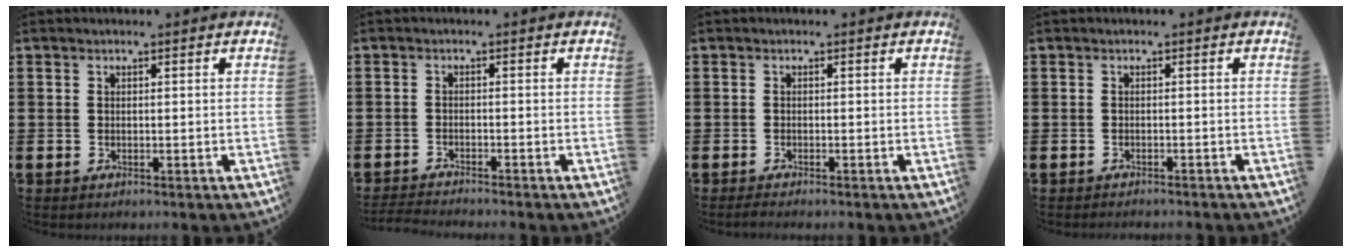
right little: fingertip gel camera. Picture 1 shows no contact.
{"total": 1.6, "force": [-1.5, -0.2, 0.2], "torque": [-0.003, 0.001, -0.031]}
{"total": 0.7, "force": [-0.5, 0.0, 0.4], "torque": [-0.007, -0.002, -0.010]}
{"total": 0.6, "force": [-0.6, -0.1, 0.0], "torque": [0.001, -0.002, -0.013]}